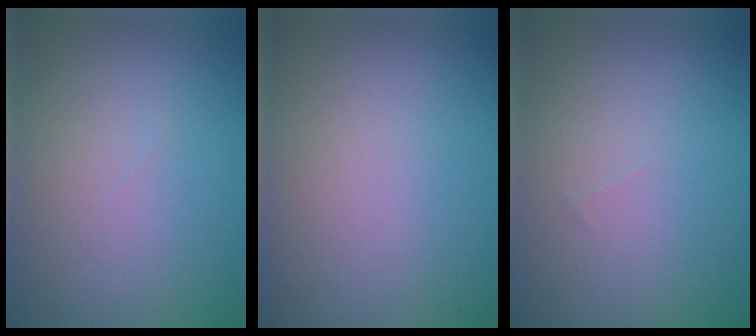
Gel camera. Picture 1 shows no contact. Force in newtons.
{"total": 0.0}
{"total": 0.0}